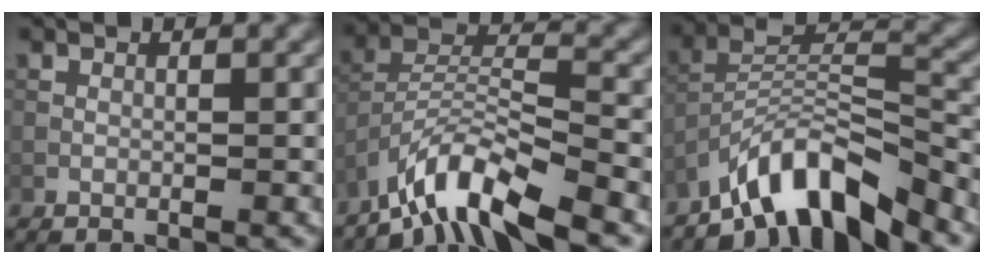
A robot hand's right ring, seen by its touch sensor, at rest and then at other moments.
{"total": 8.0, "force": [-6.4, 1.6, 4.4], "torque": [-0.074, 0.001, -0.127]}
{"total": 8.5, "force": [-6.8, 2.2, 4.7], "torque": [-0.073, 0.005, -0.130]}